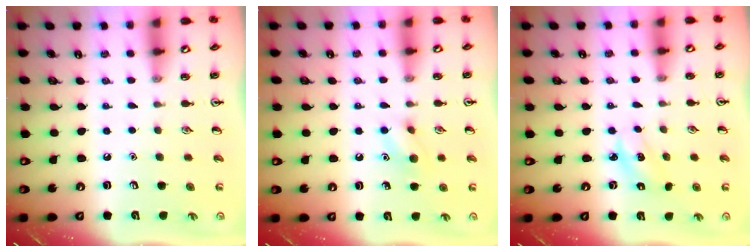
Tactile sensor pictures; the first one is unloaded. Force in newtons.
{"total": 7.8, "press": 7.7, "slide": 1.2}
{"total": 2.5, "press": 2.4, "slide": 0.5}